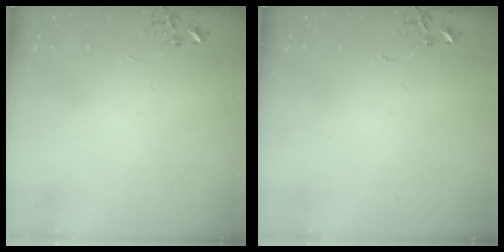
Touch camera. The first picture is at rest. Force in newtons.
{"total": 0.0}